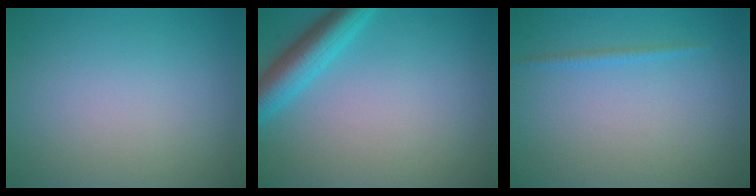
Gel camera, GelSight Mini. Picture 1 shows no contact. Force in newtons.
{"total": 4.2, "press": 4.2, "slide": 0.2}
{"total": 0.8, "press": 0.8, "slide": 0.1}